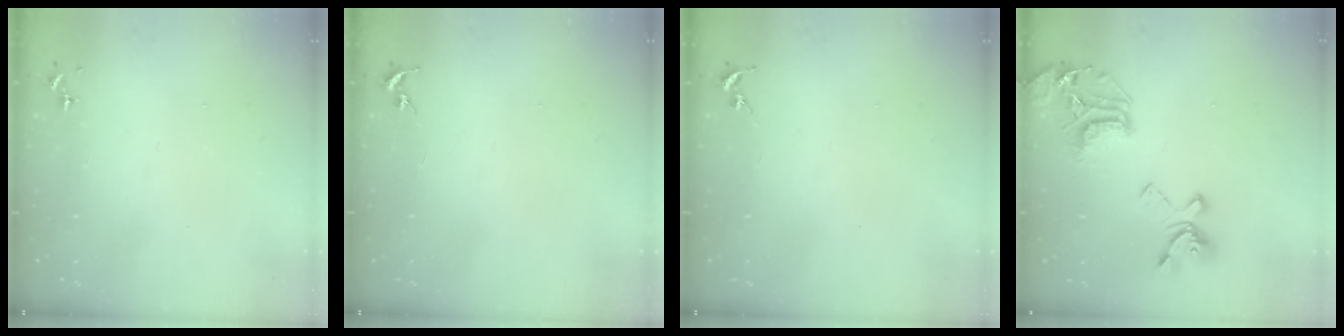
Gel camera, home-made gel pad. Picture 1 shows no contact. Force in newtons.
{"total": 0.0}
{"total": 0.0}
{"total": 21.7, "press": 21.6, "slide": 2.0}